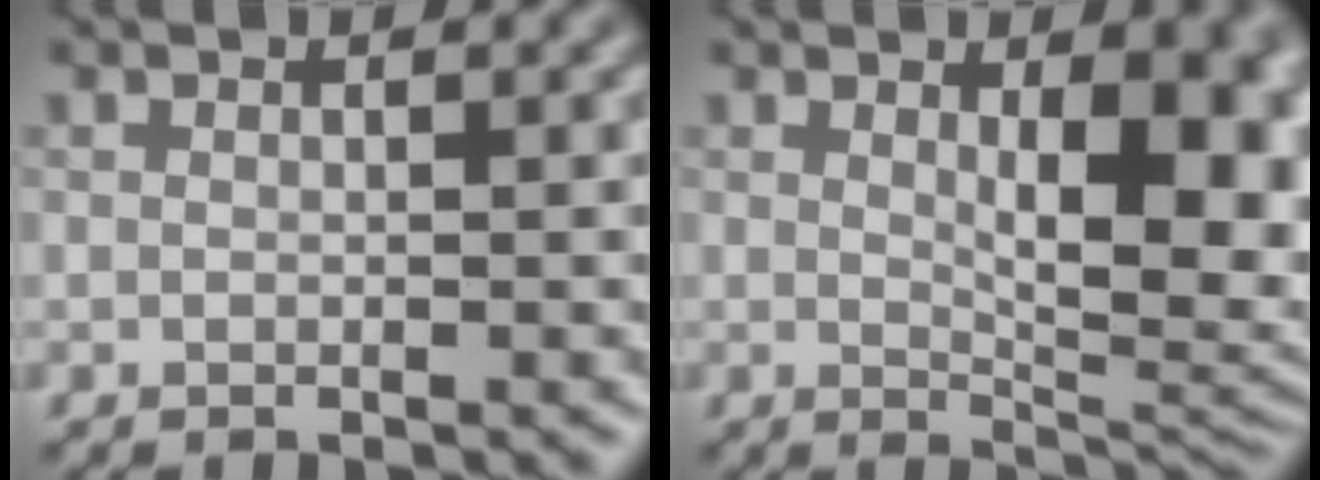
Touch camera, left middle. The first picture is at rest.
{"total": 8.7, "force": [1.4, 3.6, 7.9], "torque": [-0.103, -0.008, 0.032]}